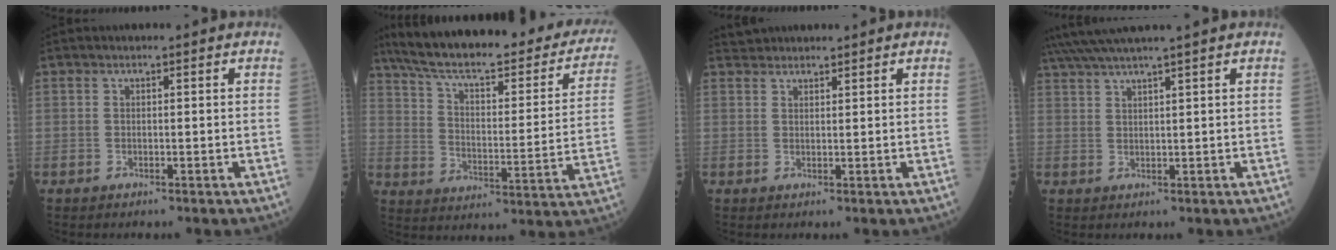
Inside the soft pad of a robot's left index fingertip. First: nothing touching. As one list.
[{"total": 30.8, "force": [25.3, 7.4, 16.0], "torque": [-0.241, -0.018, 0.330]}, {"total": 3.2, "force": [3.1, 0.7, 0.3], "torque": [0.002, 0.032, 0.056]}, {"total": 8.7, "force": [7.5, -1.6, 4.0], "torque": [-0.064, 0.025, 0.120]}]